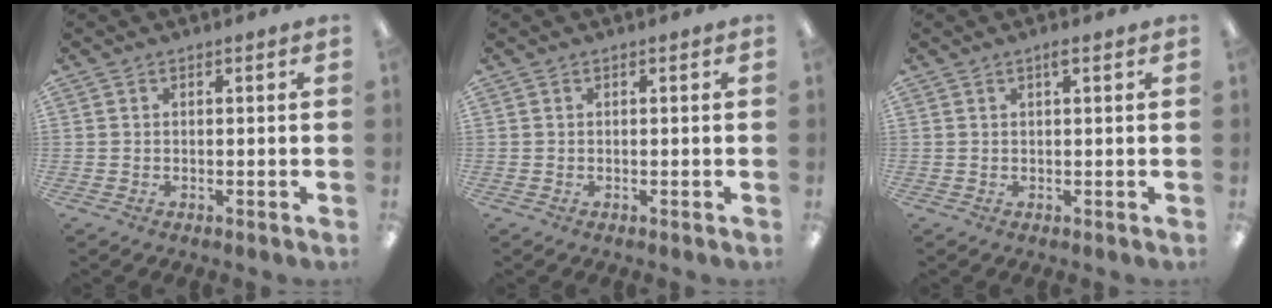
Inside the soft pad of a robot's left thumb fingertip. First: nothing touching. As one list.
[{"total": 0.0}, {"total": 1.8, "force": [1.0, 0.4, 1.5], "torque": [-0.015, -0.002, 0.012]}]